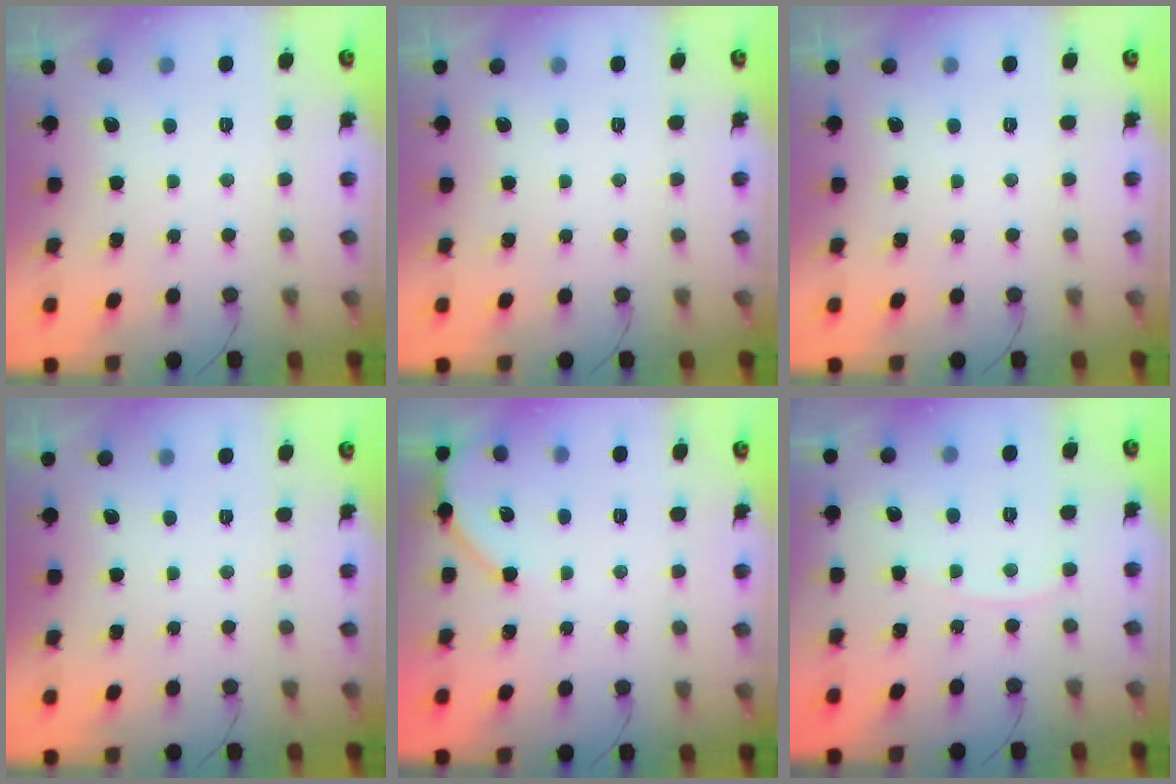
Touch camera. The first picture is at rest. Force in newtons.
{"total": 0.0}
{"total": 0.0}
{"total": 0.0}
{"total": 5.0, "press": 4.9, "slide": 0.7}
{"total": 3.7, "press": 3.7, "slide": 0.6}